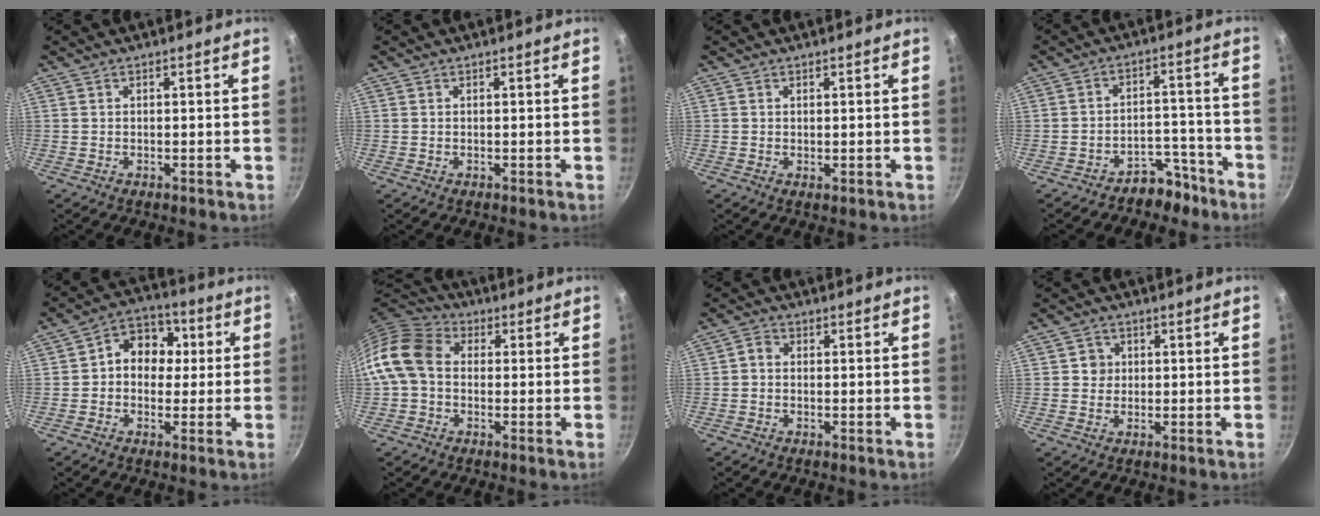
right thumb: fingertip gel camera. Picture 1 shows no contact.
{"total": 0.0}
{"total": 0.5, "force": [0.3, 0.3, 0.4], "torque": [-0.003, -0.007, 0.002]}
{"total": 7.0, "force": [-5.4, 4.0, 2.0], "torque": [0.015, 0.073, -0.071]}
{"total": 9.2, "force": [0.7, 7.5, 5.1], "torque": [-0.029, 0.020, -0.009]}
{"total": 11.2, "force": [0.0, 8.6, 7.1], "torque": [-0.117, 0.027, -0.023]}
{"total": 1.8, "force": [-0.4, 1.4, 1.0], "torque": [-0.021, 0.010, -0.013]}
{"total": 2.7, "force": [0.4, 2.6, 0.6], "torque": [0.006, 0.004, 0.001]}